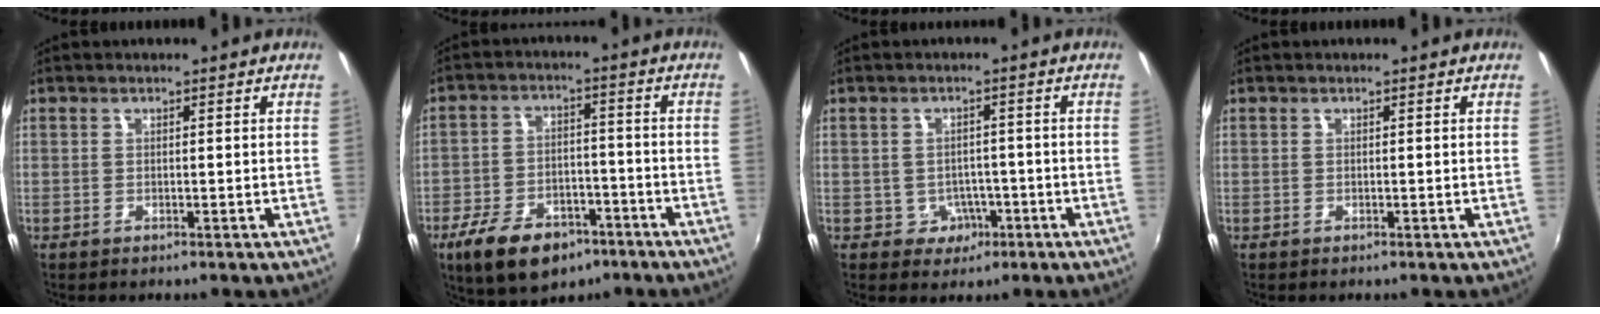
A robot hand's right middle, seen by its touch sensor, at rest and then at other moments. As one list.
[{"total": 14.3, "force": [-8.8, 7.9, 7.9], "torque": [-0.178, -0.010, -0.141]}, {"total": 4.1, "force": [-1.6, 3.7, 0.8], "torque": [-0.026, 0.008, -0.013]}, {"total": 0.0}]